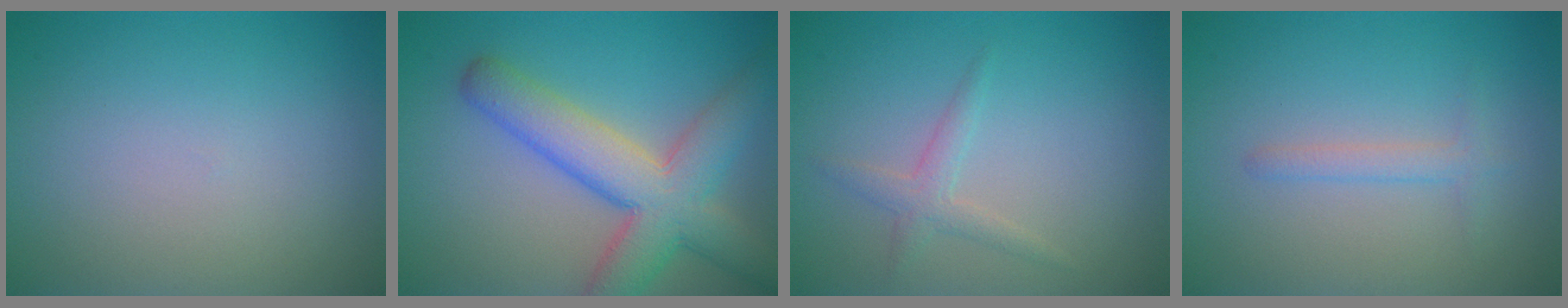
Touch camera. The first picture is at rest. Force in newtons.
{"total": 7.8, "press": 7.8, "slide": 0.3}
{"total": 1.6, "press": 1.6, "slide": 0.0}
{"total": 1.4, "press": 1.4, "slide": 0.1}